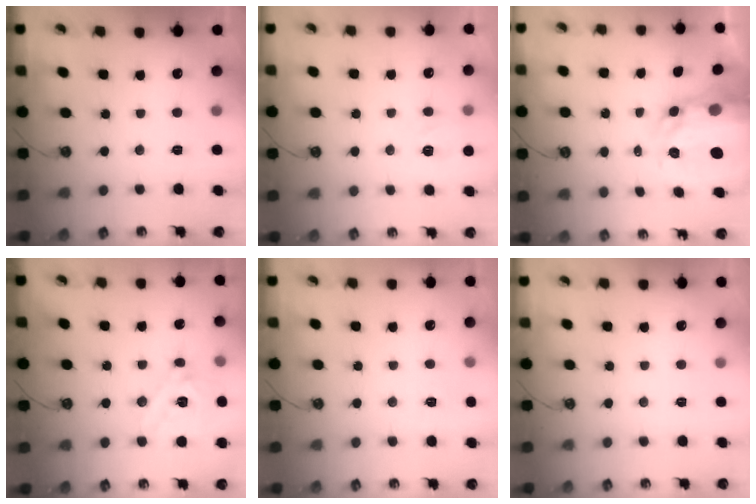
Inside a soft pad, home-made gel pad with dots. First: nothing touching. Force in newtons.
{"total": 5.5, "press": 5.5, "slide": 0.7}
{"total": 9.1, "press": 9.0, "slide": 0.8}
{"total": 14.5, "press": 14.3, "slide": 2.3}
{"total": 6.0, "press": 5.9, "slide": 0.6}
{"total": 0.0}